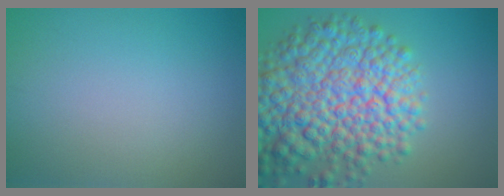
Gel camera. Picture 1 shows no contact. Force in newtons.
{"total": 11.5, "press": 11.5, "slide": 0.4}